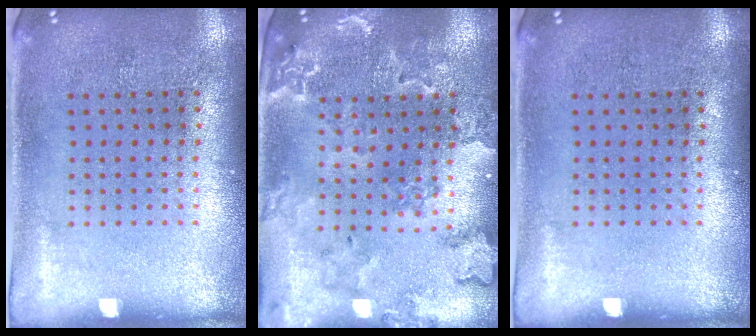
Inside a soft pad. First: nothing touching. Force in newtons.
{"total": 1.6, "press": 1.6, "slide": 0.2}
{"total": 0.0}